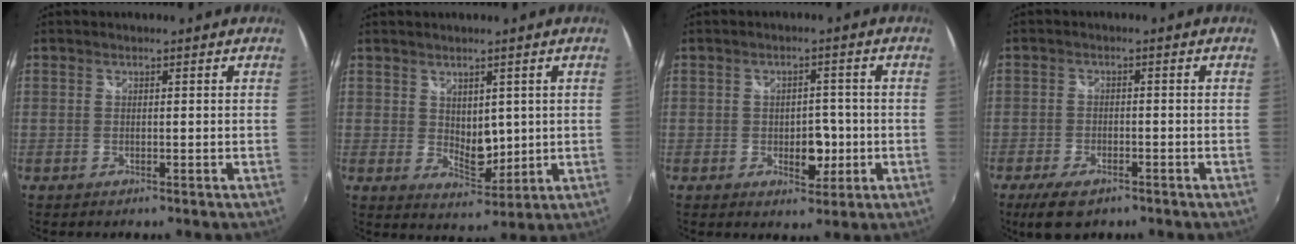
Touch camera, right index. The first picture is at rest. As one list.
[{"total": 5.2, "force": [0.9, 3.5, 3.7], "torque": [-0.053, -0.010, 0.024]}, {"total": 5.0, "force": [-1.2, 3.3, 3.5], "torque": [-0.056, -0.005, -0.013]}, {"total": 6.8, "force": [-4.8, 2.9, 3.8], "torque": [-0.097, -0.016, -0.081]}]